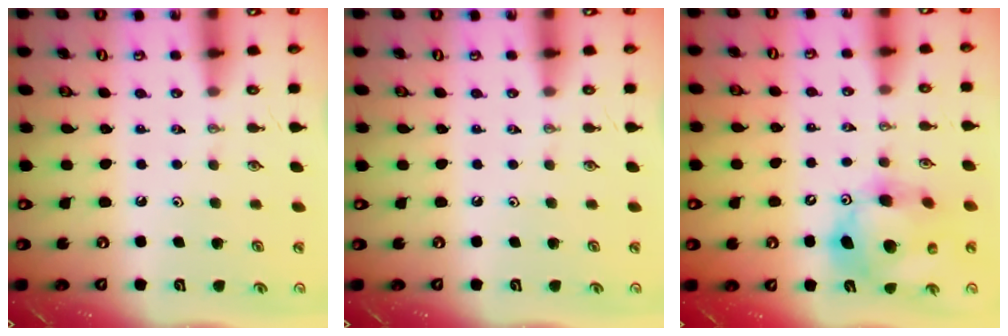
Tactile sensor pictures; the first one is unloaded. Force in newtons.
{"total": 0.0}
{"total": 14.5, "press": 14.3, "slide": 2.3}